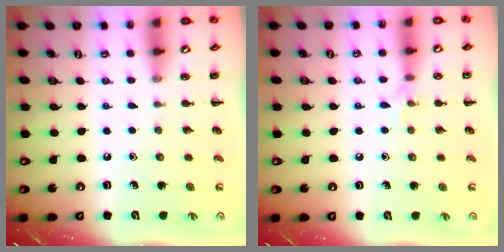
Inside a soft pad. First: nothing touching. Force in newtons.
{"total": 5.1, "press": 5.0, "slide": 1.1}